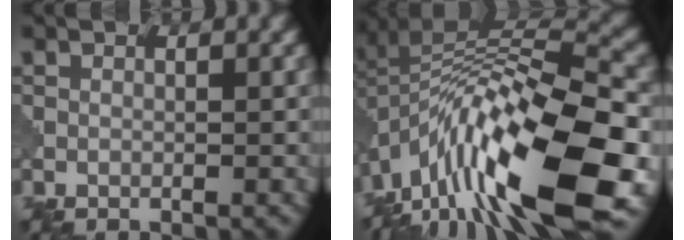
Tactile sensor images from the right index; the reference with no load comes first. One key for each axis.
{"total": 16.2, "fx": -6.3, "fy": 6.3, "fz": 13.5, "tx": -0.229, "ty": 0.015, "tz": -0.113}